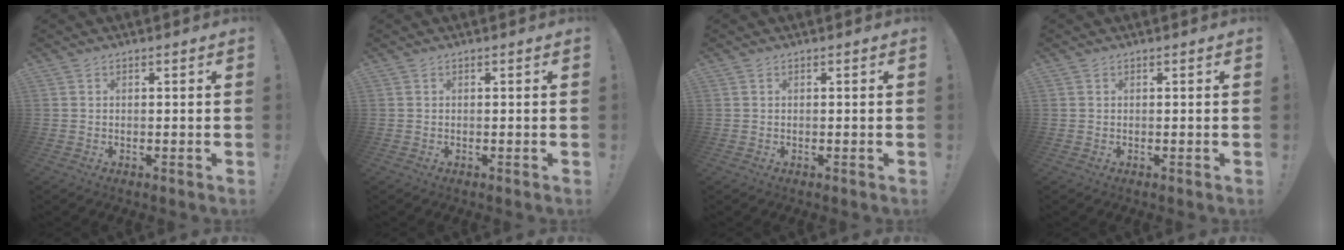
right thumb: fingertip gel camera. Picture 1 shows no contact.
{"total": 0.0}
{"total": 0.0}
{"total": 0.0}